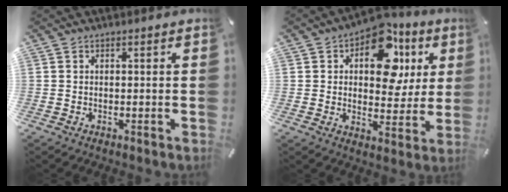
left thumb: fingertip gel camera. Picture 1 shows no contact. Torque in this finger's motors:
{"motor_torque": [2.15, 2.26, 1.20, -1.15, 0.41]}